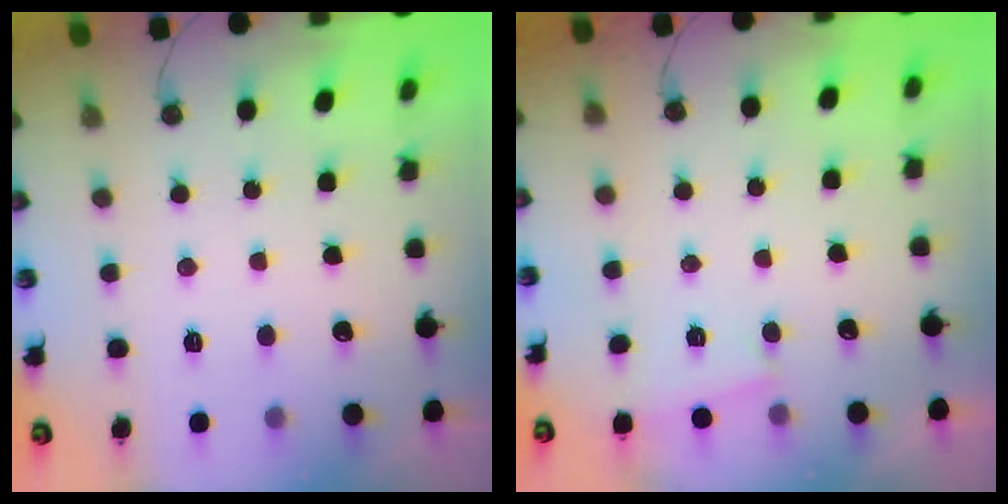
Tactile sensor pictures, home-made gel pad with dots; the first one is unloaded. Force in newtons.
{"total": 4.8, "press": 1.5, "slide": 4.6}